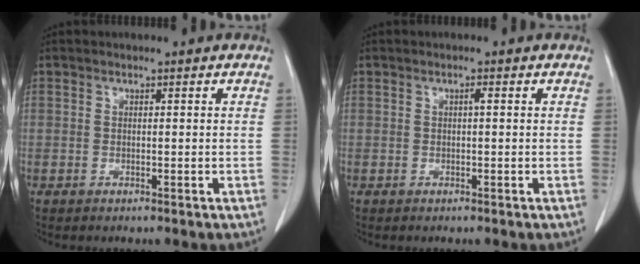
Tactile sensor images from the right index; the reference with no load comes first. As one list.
[{"total": 0.6, "force": [0.1, 0.1, 0.6], "torque": [-0.011, 0.001, 0.001]}]